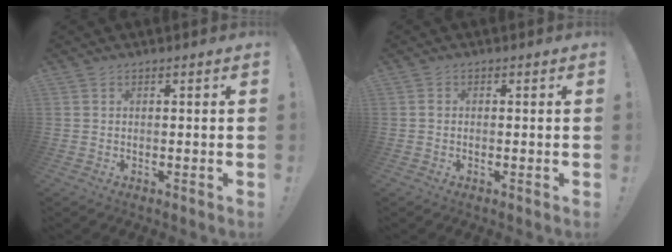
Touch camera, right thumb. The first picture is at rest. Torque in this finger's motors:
{"motor_torque": [-0.37, 0.31, 0.21, -0.28, 0.00]}